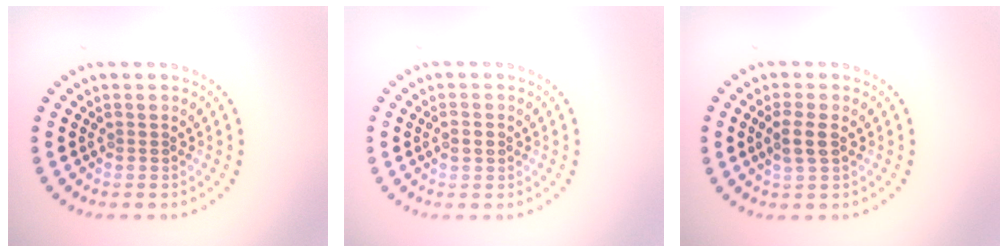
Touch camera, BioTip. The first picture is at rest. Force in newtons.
{"total": 0.9, "press": 0.9, "slide": 0.1}
{"total": 2.0, "press": 1.9, "slide": 0.6}